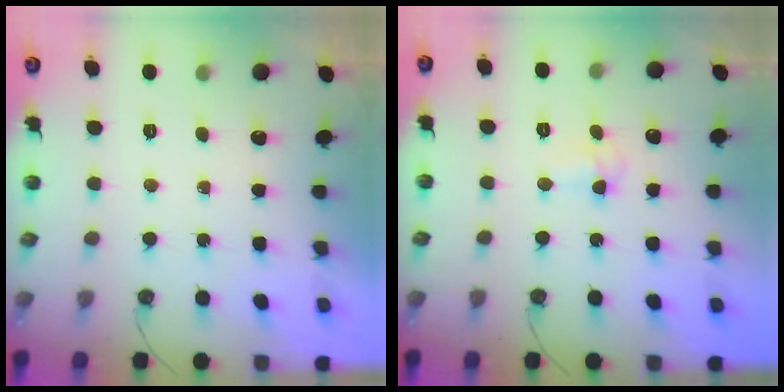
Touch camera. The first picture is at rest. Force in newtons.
{"total": 4.2, "press": 4.1, "slide": 0.7}